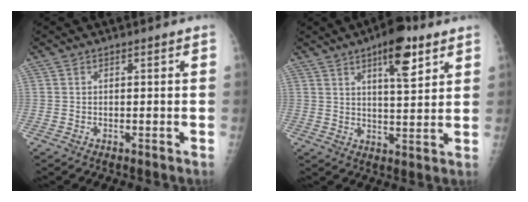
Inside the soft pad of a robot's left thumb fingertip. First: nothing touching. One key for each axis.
{"total": 9.7, "fx": 5.3, "fy": 3.3, "fz": 7.4, "tx": -0.095, "ty": -0.026, "tz": 0.077}